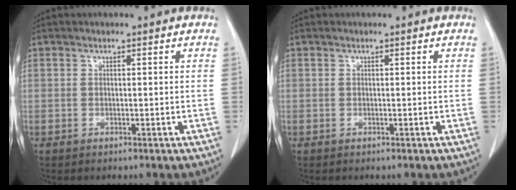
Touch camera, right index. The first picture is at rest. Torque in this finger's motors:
{"motor_torque": [0.00, 0.00, 0.00, 0.00]}